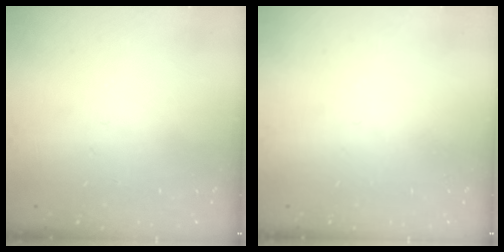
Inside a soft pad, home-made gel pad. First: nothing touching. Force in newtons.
{"total": 0.0}